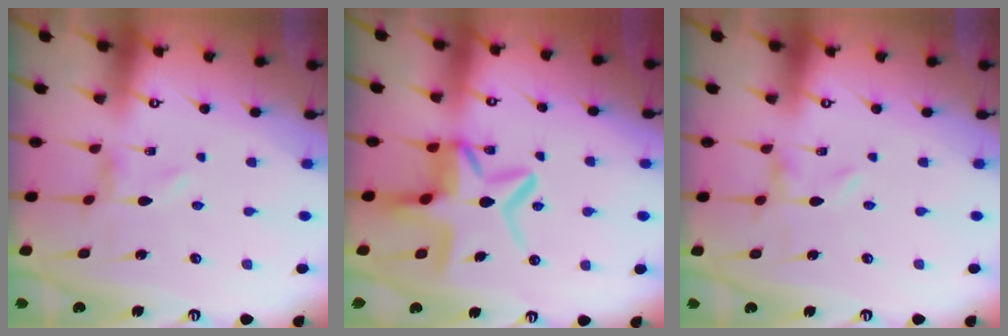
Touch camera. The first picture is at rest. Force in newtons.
{"total": 12.3, "press": 12.2, "slide": 1.3}
{"total": 0.0}